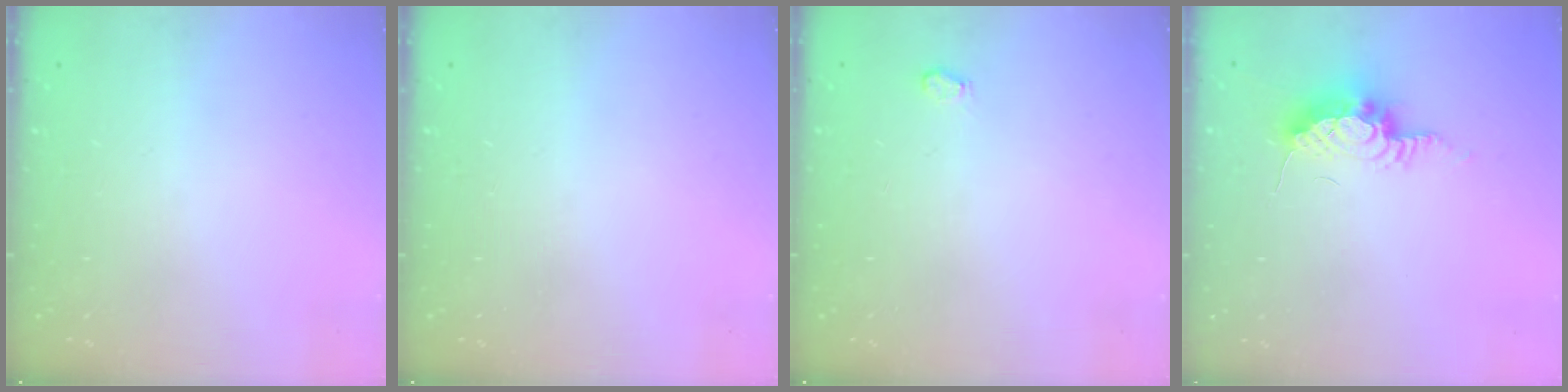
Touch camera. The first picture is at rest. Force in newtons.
{"total": 0.0}
{"total": 4.8, "press": 4.5, "slide": 1.5}
{"total": 10.0, "press": 9.6, "slide": 3.1}